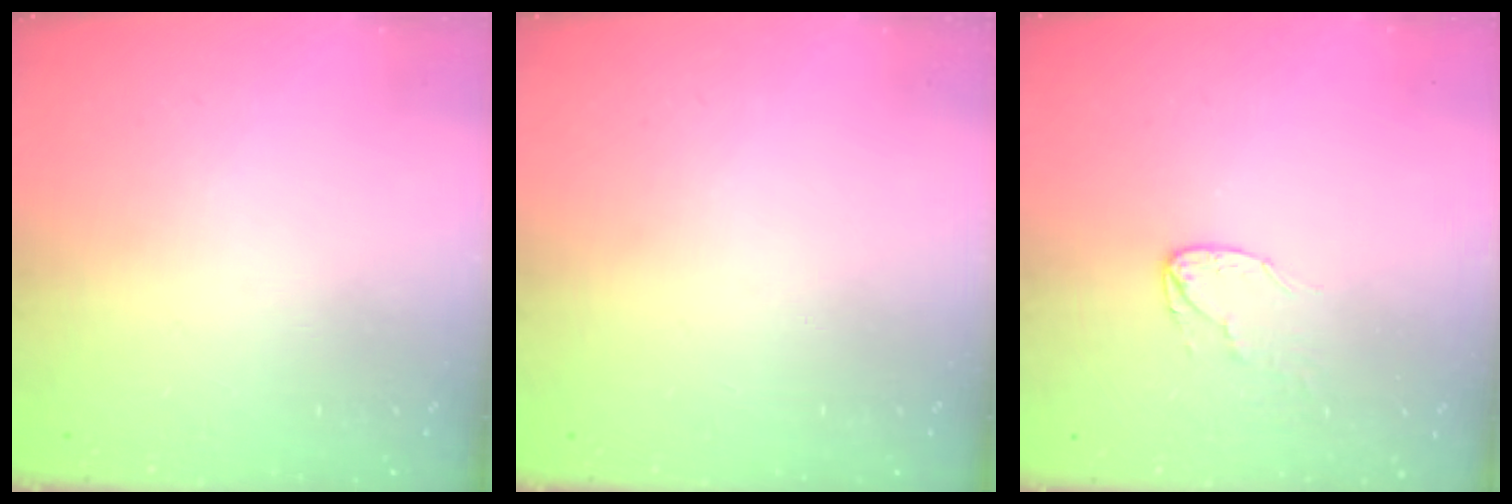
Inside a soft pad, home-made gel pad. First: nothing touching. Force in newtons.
{"total": 0.0}
{"total": 4.0, "press": 4.0, "slide": 0.3}